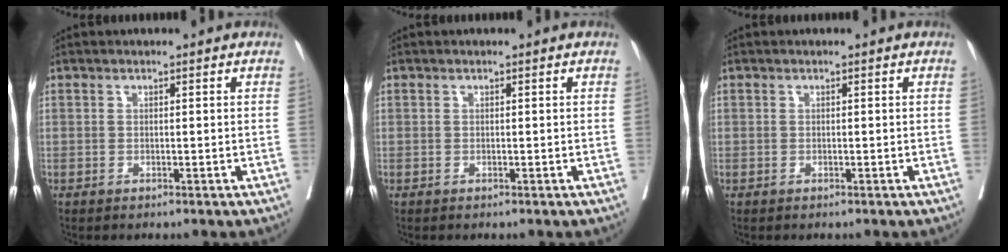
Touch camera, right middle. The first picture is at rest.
{"total": 0.0}
{"total": 0.0}